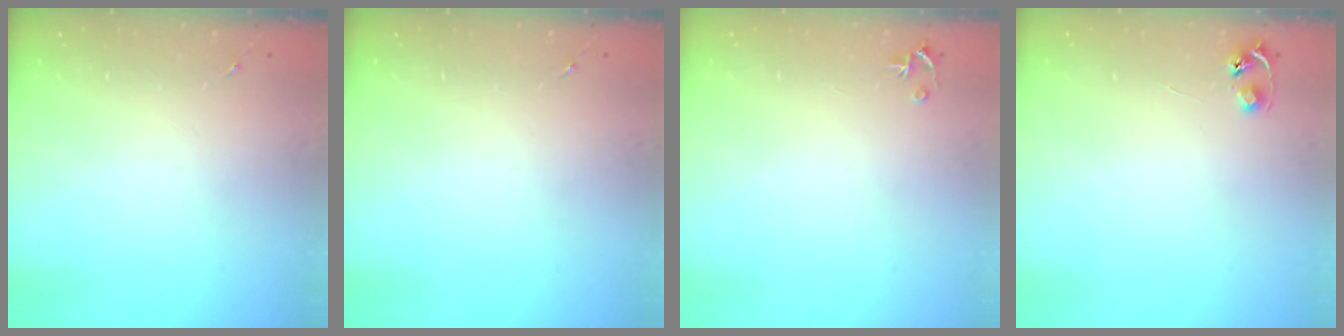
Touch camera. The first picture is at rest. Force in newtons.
{"total": 0.0}
{"total": 3.5, "press": 3.5, "slide": 0.4}
{"total": 4.8, "press": 4.7, "slide": 0.5}